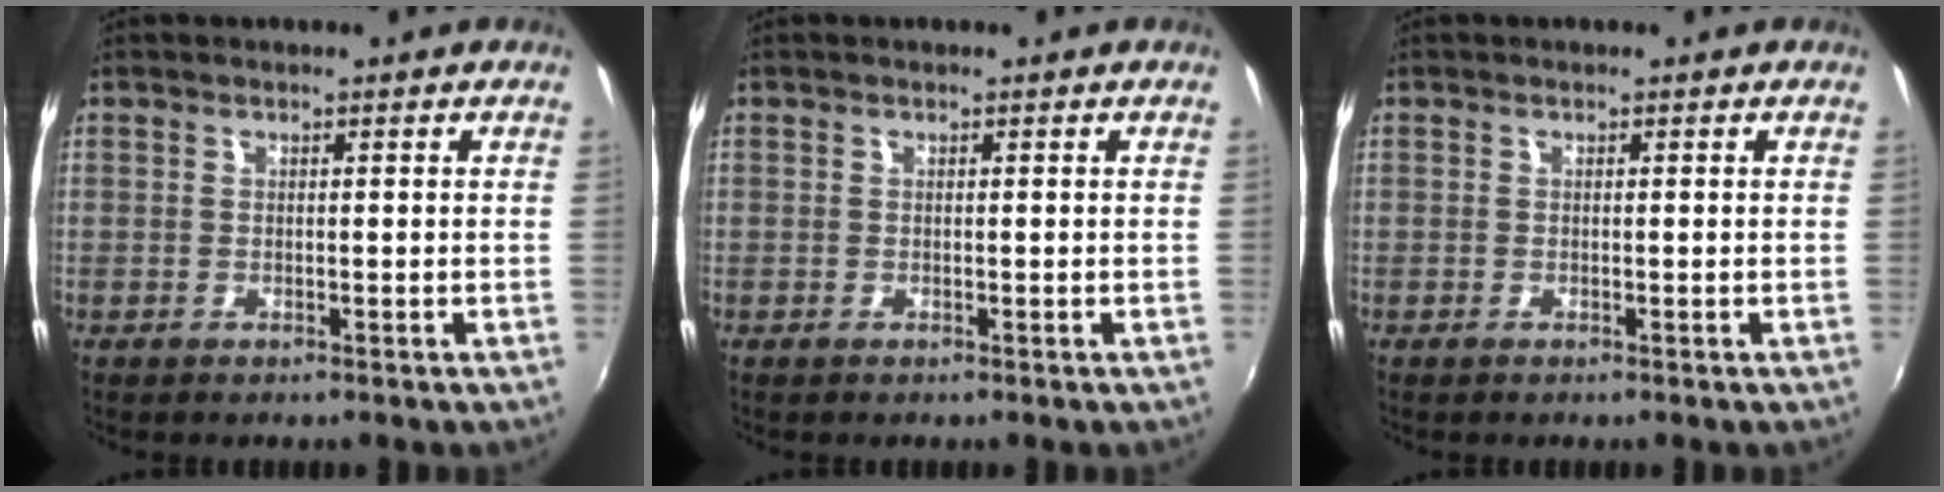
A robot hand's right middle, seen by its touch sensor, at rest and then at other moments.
{"total": 0.0}
{"total": 0.0}